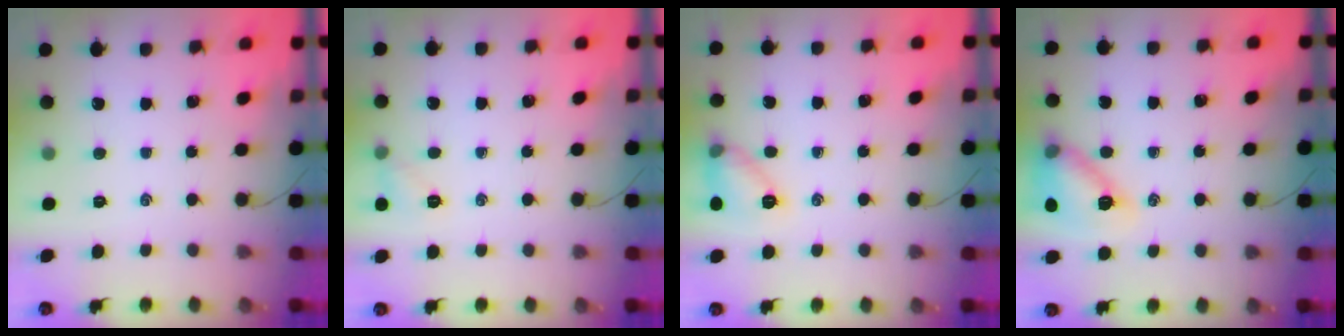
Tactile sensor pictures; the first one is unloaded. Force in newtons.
{"total": 6.2, "press": 6.0, "slide": 1.7}
{"total": 9.7, "press": 9.6, "slide": 1.4}
{"total": 14.4, "press": 14.3, "slide": 1.4}